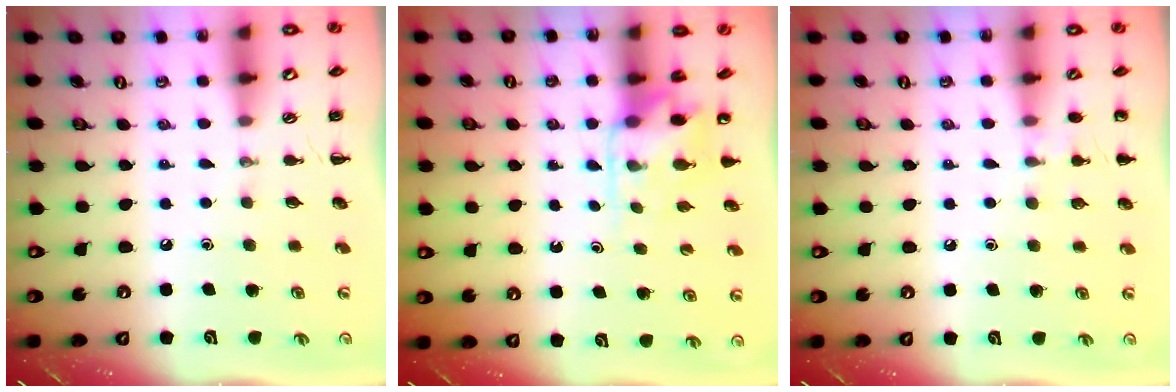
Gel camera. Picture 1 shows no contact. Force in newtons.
{"total": 5.7, "press": 5.6, "slide": 0.9}
{"total": 6.8, "press": 6.6, "slide": 1.8}